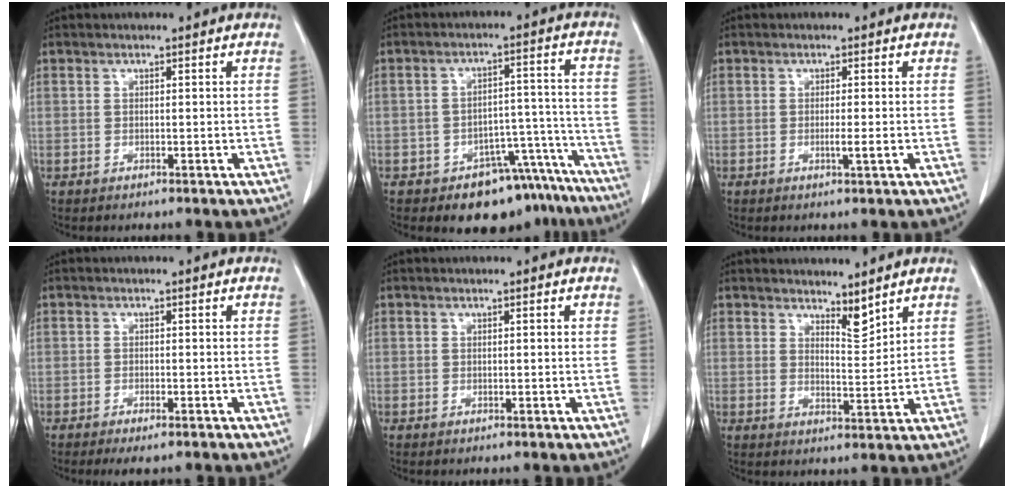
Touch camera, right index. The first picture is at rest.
{"total": 11.1, "force": [-8.4, 6.2, 3.7], "torque": [-0.005, 0.064, -0.112]}
{"total": 1.8, "force": [-0.4, -0.3, 1.7], "torque": [-0.029, -0.005, -0.008]}
{"total": 2.7, "force": [-2.0, 0.6, 1.7], "torque": [-0.022, -0.006, -0.028]}
{"total": 0.0}
{"total": 3.5, "force": [3.1, 0.6, 1.5], "torque": [-0.025, -0.013, 0.058]}